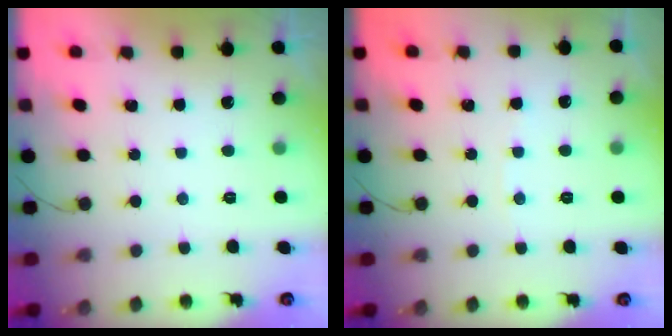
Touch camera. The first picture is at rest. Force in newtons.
{"total": 2.3, "press": 2.3, "slide": 0.3}